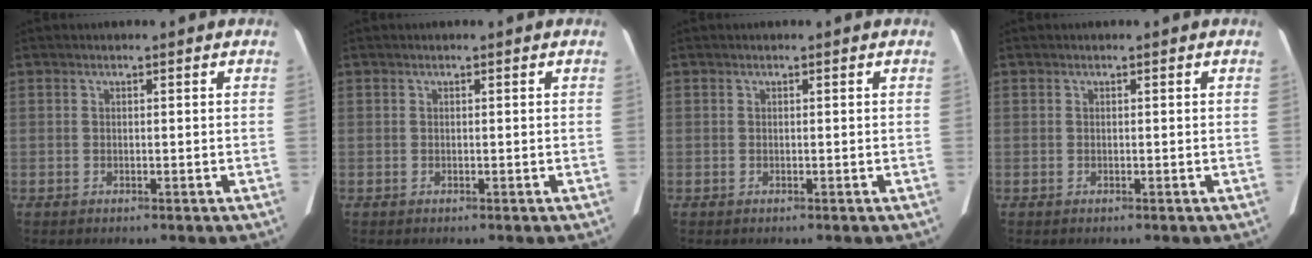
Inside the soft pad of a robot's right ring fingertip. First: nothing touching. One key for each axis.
{"total": 0.0}
{"total": 0.0}
{"total": 0.0}